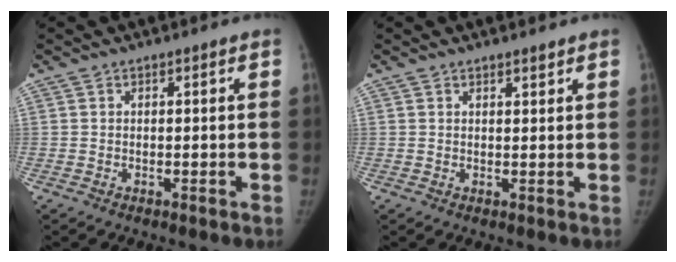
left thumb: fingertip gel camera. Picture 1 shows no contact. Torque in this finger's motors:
{"motor_torque": [-0.22, -0.20, -0.13, 0.28, -0.03]}